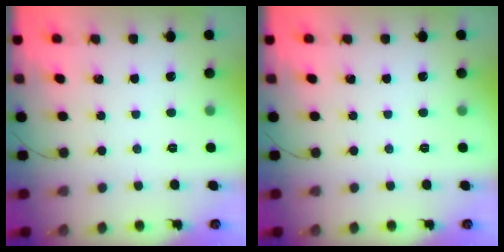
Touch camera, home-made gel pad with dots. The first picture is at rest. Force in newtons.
{"total": 0.0}